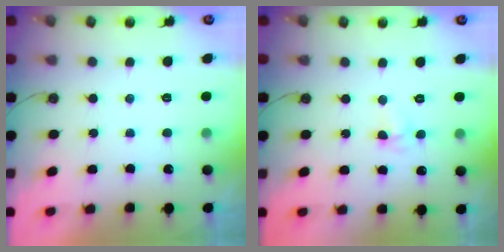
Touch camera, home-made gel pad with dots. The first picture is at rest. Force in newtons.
{"total": 4.0, "press": 3.9, "slide": 0.5}